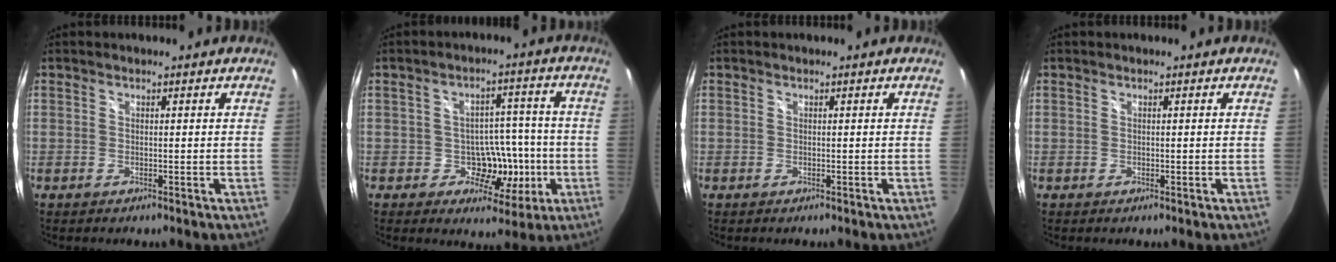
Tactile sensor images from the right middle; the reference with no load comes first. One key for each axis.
{"total": 7.9, "fx": -2.2, "fy": 6.3, "fz": 4.2, "tx": -0.063, "ty": 0.015, "tz": -0.020}
{"total": 0.0}
{"total": 0.0}